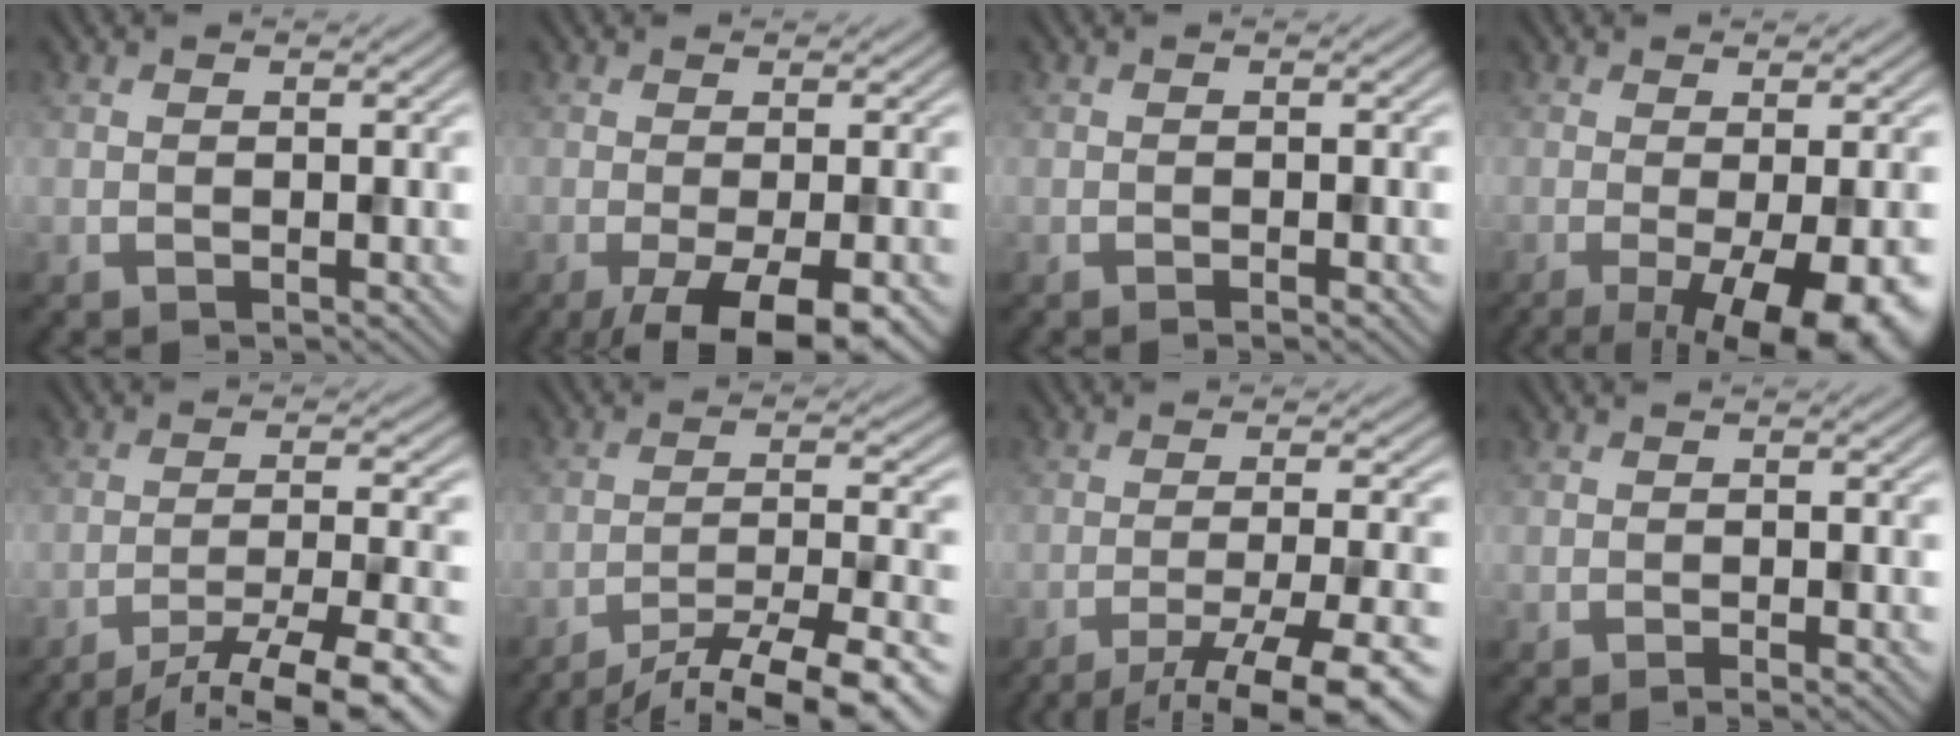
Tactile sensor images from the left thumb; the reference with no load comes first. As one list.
[{"total": 8.5, "force": [-3.9, 2.6, 7.1], "torque": [-0.110, -0.011, -0.057]}, {"total": 0.7, "force": [-0.4, 0.0, 0.6], "torque": [-0.008, -0.001, -0.009]}, {"total": 11.4, "force": [-4.3, 3.3, 10.0], "torque": [-0.126, -0.012, -0.052]}, {"total": 12.7, "force": [-10.0, 2.2, 7.4], "torque": [-0.121, -0.009, -0.135]}, {"total": 14.2, "force": [-11.6, 2.6, 7.8], "torque": [-0.125, -0.012, -0.160]}, {"total": 11.6, "force": [-8.2, 2.1, 8.0], "torque": [-0.125, -0.008, -0.107]}, {"total": 1.0, "force": [-0.6, 0.0, 0.8], "torque": [-0.009, 0.000, -0.012]}]